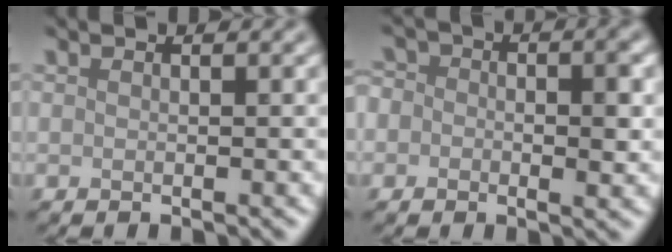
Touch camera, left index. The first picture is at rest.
{"total": 4.3, "force": [-0.2, 3.0, 3.1], "torque": [-0.015, 0.005, -0.016]}